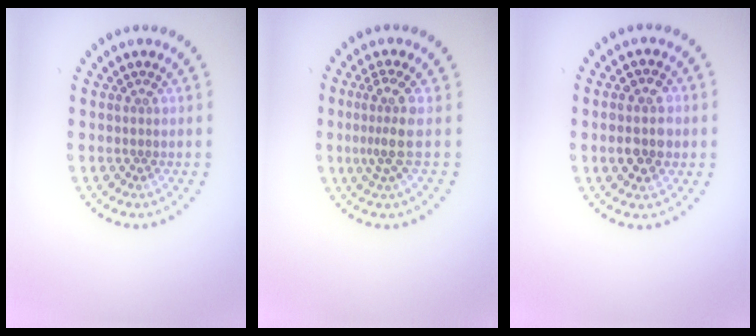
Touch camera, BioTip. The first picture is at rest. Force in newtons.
{"total": 2.7, "press": 2.0, "slide": 1.8}
{"total": 3.8, "press": 3.8, "slide": 0.3}